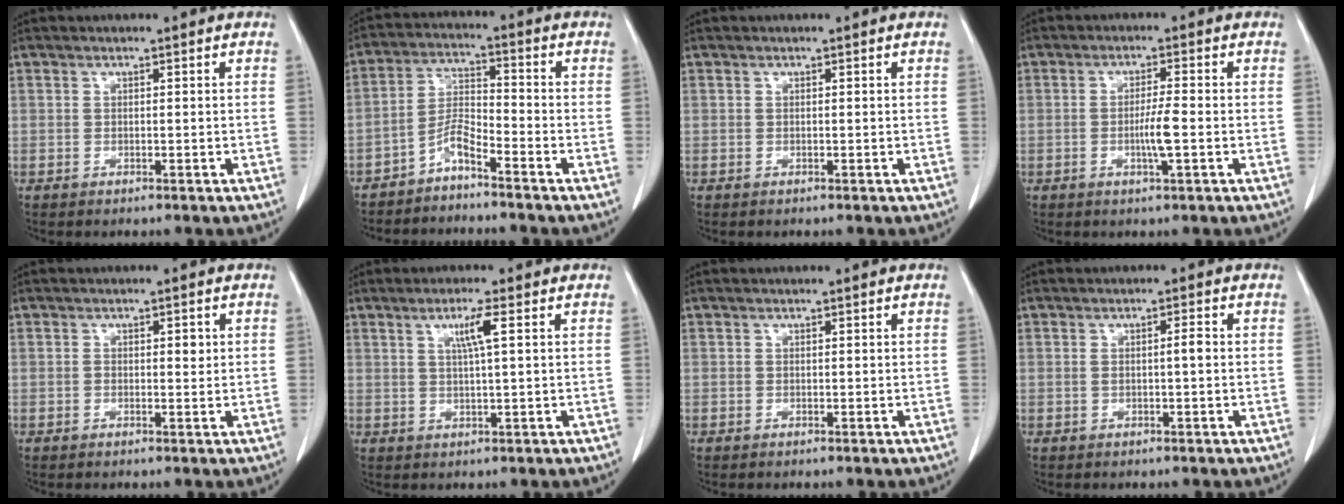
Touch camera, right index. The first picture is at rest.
{"total": 4.5, "force": [-3.6, 0.5, 2.6], "torque": [-0.055, -0.001, -0.073]}
{"total": 0.0}
{"total": 3.9, "force": [-0.9, -0.1, 3.8], "torque": [-0.070, -0.005, -0.018]}
{"total": 1.5, "force": [0.2, 0.7, 1.3], "torque": [-0.018, 0.001, 0.003]}
{"total": 3.8, "force": [1.3, -0.4, 3.5], "torque": [-0.065, -0.001, 0.024]}
{"total": 0.0}
{"total": 1.8, "force": [0.0, 0.1, 1.8], "torque": [-0.031, 0.002, 0.001]}